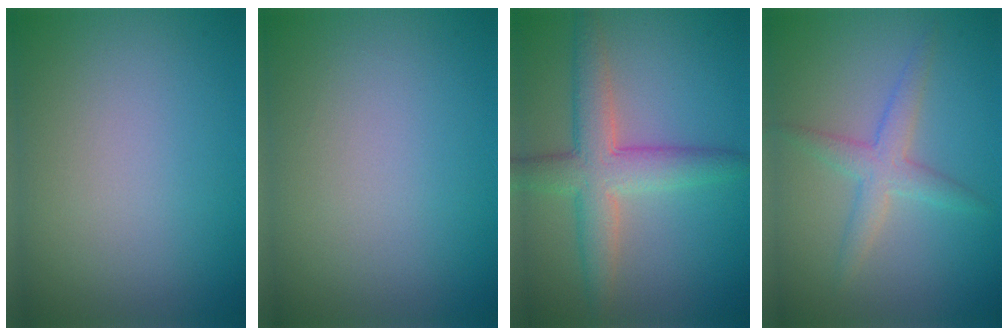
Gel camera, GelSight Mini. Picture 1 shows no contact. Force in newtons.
{"total": 0.0}
{"total": 5.4, "press": 5.4, "slide": 0.2}
{"total": 2.7, "press": 2.7, "slide": 0.1}